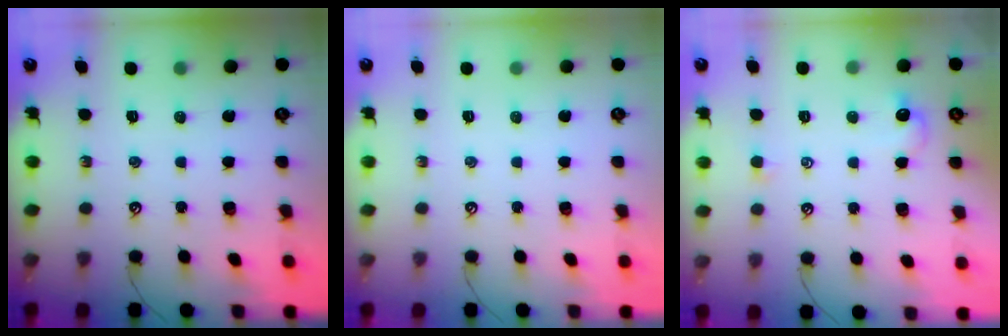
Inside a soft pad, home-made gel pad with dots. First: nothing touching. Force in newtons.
{"total": 0.0}
{"total": 1.4, "press": 1.2, "slide": 0.6}